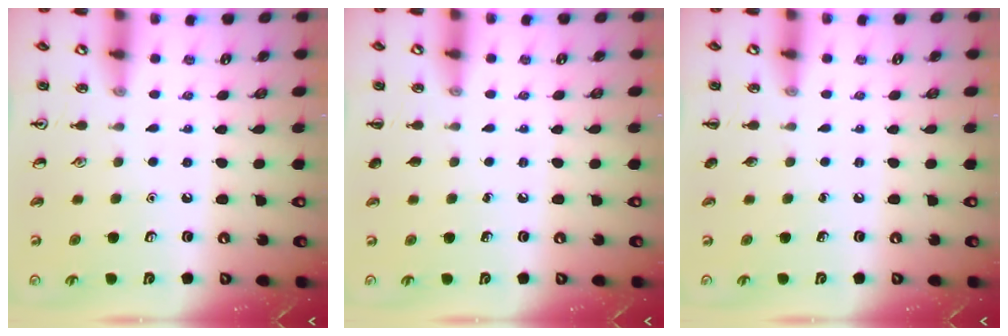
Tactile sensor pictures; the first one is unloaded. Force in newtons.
{"total": 0.0}
{"total": 0.0}